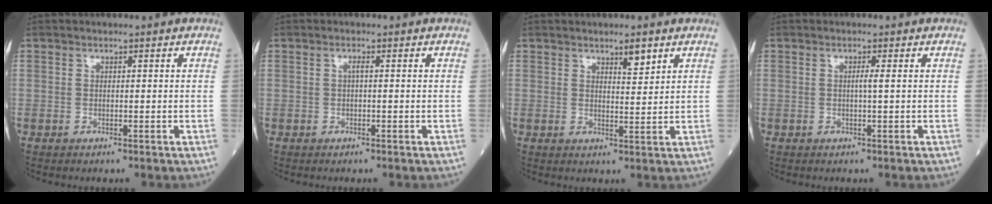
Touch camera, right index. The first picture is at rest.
{"total": 0.7, "force": [0.0, 0.0, 0.7], "torque": [-0.014, 0.002, -0.001]}
{"total": 2.9, "force": [2.0, 0.6, 2.0], "torque": [-0.032, -0.002, 0.032]}
{"total": 1.0, "force": [0.0, -0.3, 1.0], "torque": [-0.018, 0.001, -0.001]}